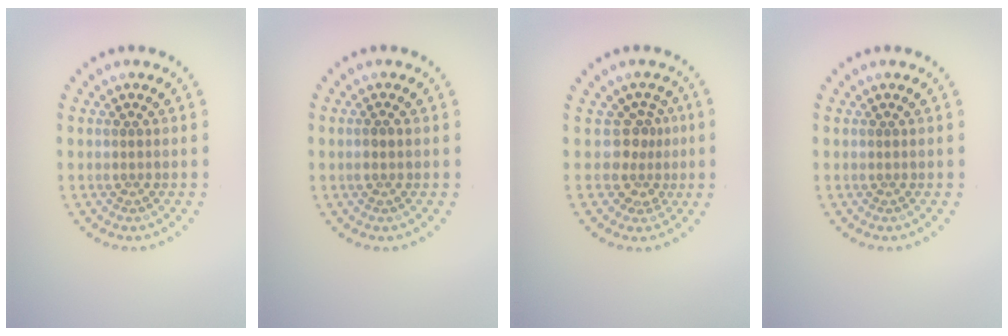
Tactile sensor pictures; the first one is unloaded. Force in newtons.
{"total": 0.5, "press": 0.4, "slide": 0.3}
{"total": 2.7, "press": 1.9, "slide": 1.9}
{"total": 0.0}